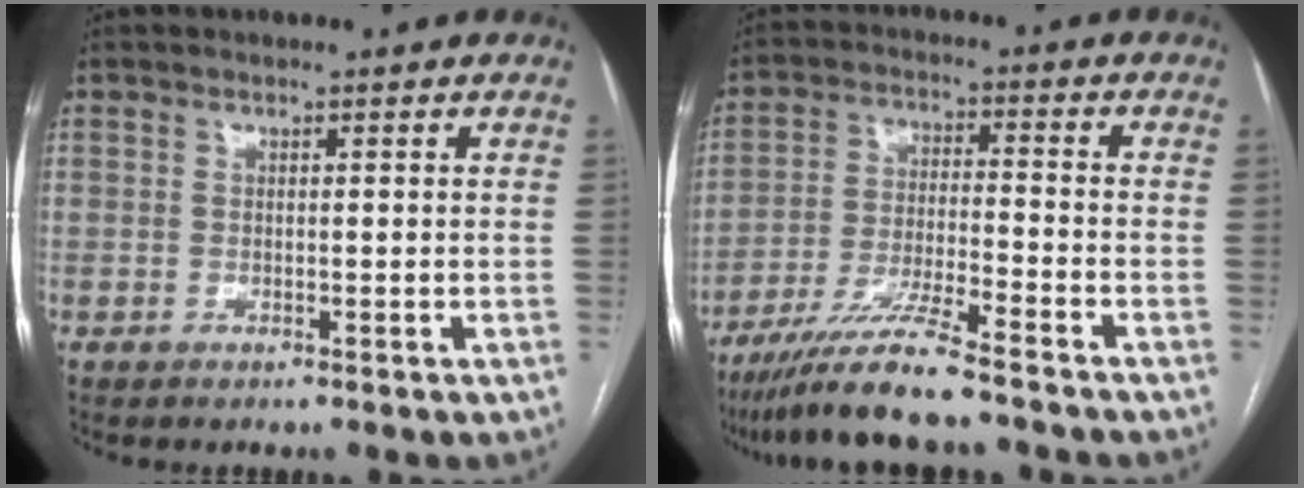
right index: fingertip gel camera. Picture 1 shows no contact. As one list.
[{"total": 10.3, "force": [-8.5, -0.5, 5.8], "torque": [-0.104, -0.026, -0.153]}]